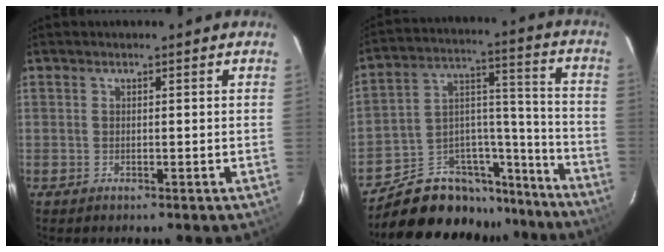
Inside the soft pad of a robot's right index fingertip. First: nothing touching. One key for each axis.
{"total": 19.2, "fx": -16.5, "fy": 8.7, "fz": 4.4, "tx": -0.075, "ty": 0.078, "tz": -0.244}